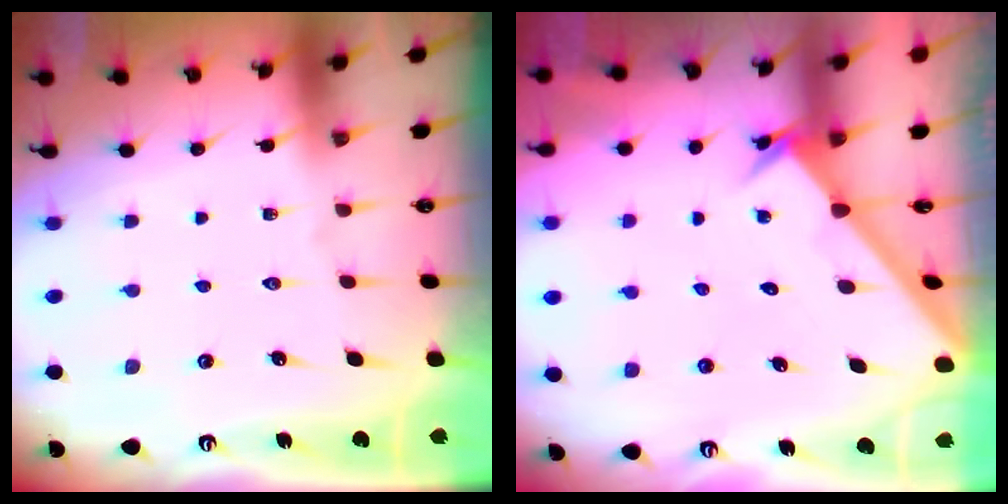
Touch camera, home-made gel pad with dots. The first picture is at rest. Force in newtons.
{"total": 2.2, "press": 2.2, "slide": 0.2}